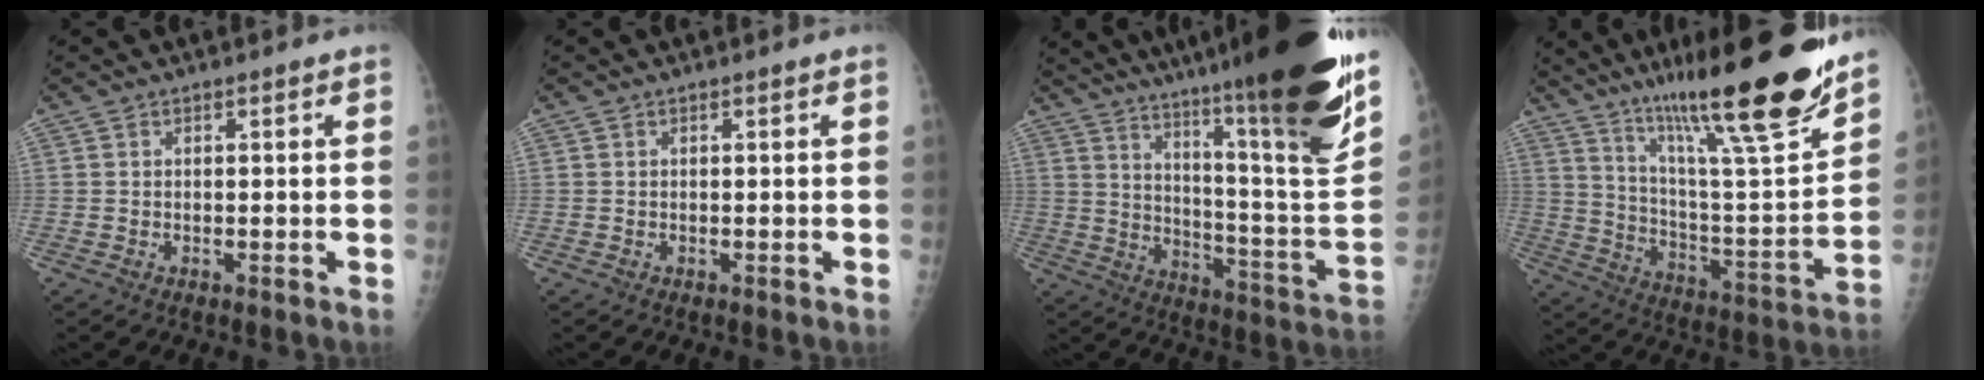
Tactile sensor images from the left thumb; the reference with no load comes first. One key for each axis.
{"total": 0.0}
{"total": 31.8, "fx": 22.3, "fy": 2.5, "fz": 22.6, "tx": -0.294, "ty": -0.117, "tz": 0.324}
{"total": 26.3, "fx": 19.2, "fy": 2.9, "fz": 17.7, "tx": -0.259, "ty": -0.086, "tz": 0.315}